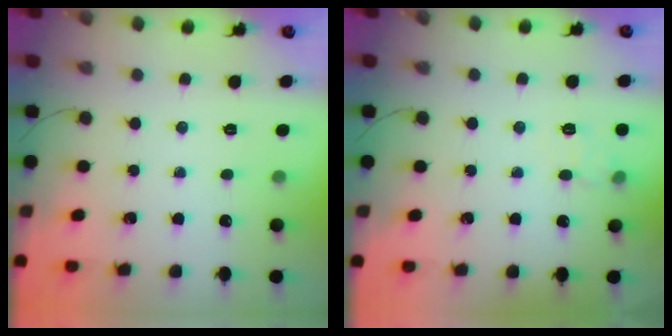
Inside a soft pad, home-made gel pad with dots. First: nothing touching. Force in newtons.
{"total": 7.5, "press": 7.3, "slide": 2.0}